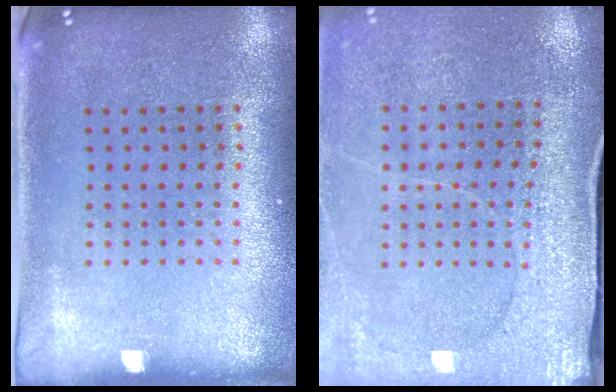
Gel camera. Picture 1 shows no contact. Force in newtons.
{"total": 2.9, "press": 2.9, "slide": 0.4}